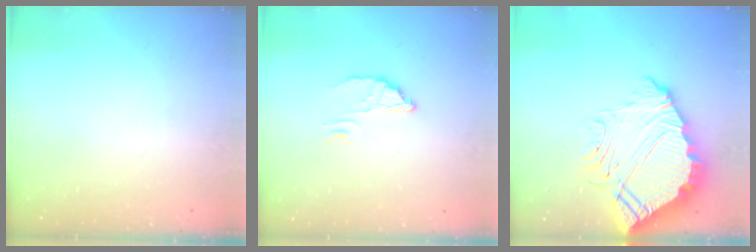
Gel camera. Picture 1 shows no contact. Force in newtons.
{"total": 2.8, "press": 2.8, "slide": 0.2}
{"total": 14.7, "press": 14.6, "slide": 1.3}